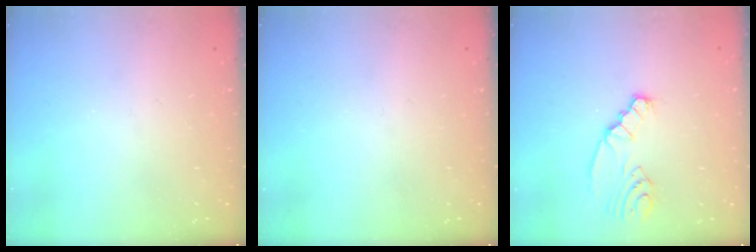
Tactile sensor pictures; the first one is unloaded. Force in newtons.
{"total": 0.0}
{"total": 2.4, "press": 2.4, "slide": 0.4}